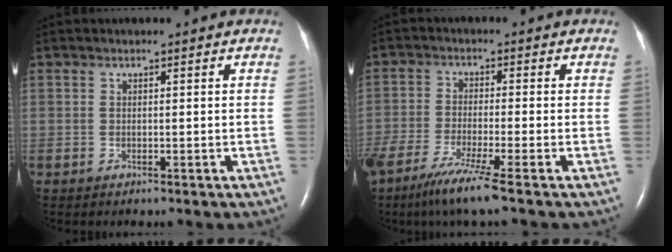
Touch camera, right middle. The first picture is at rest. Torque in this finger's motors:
{"motor_torque": [1.17, -0.97, 0.25, 0.19]}